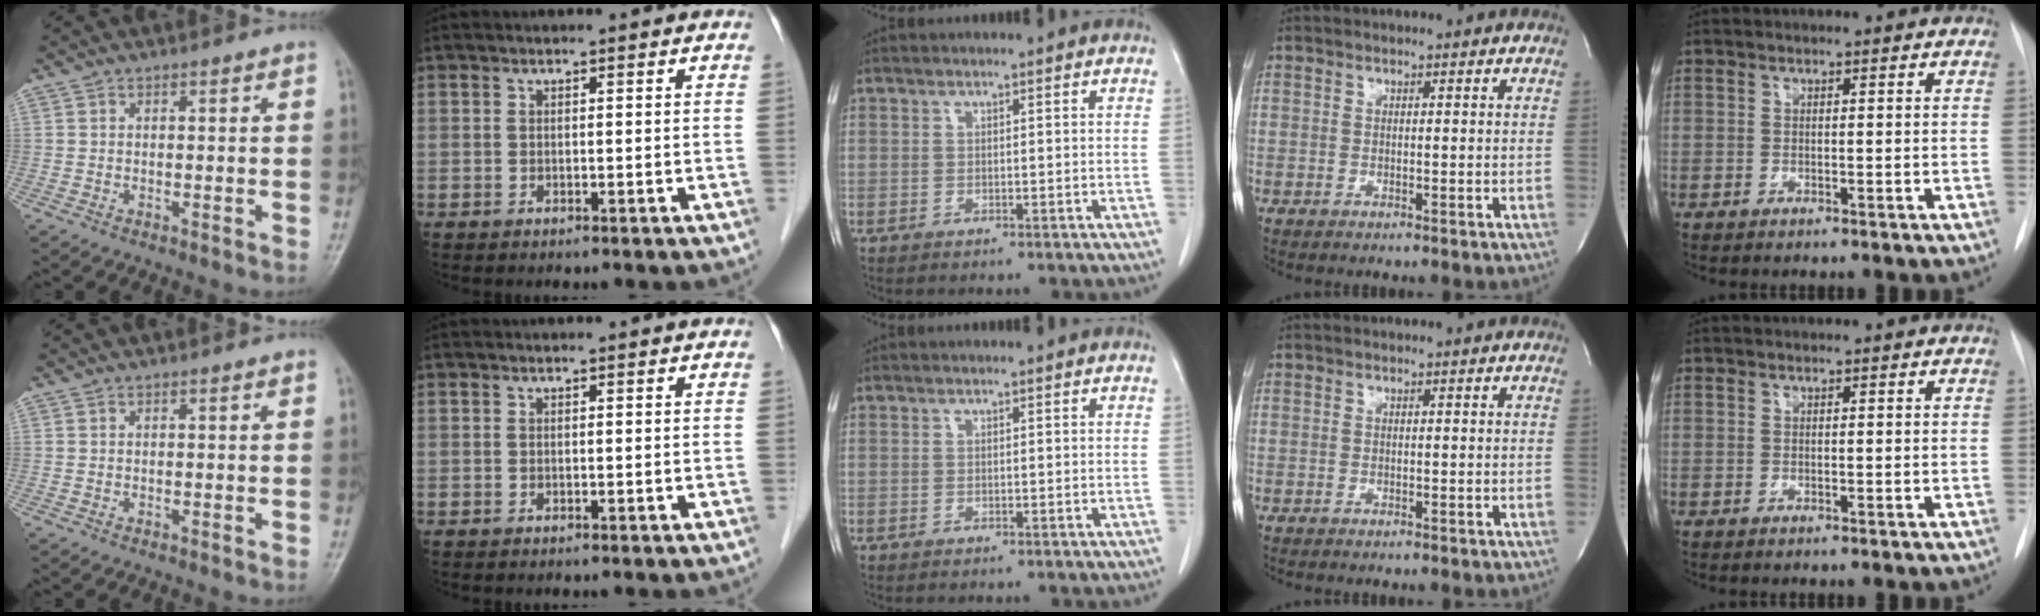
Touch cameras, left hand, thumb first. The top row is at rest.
{}